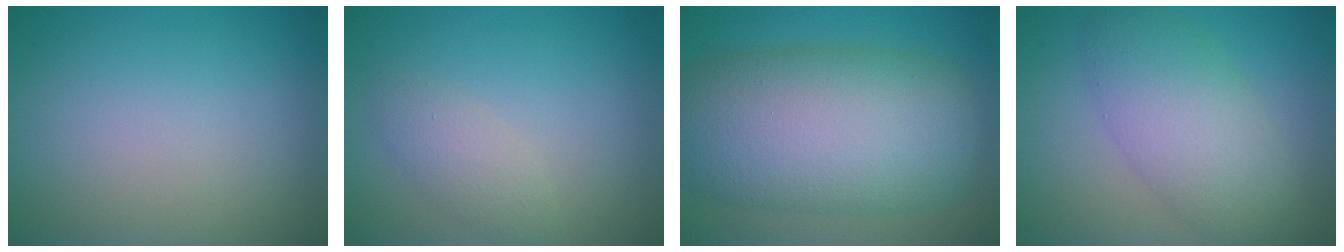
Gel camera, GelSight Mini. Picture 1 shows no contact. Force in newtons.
{"total": 1.9, "press": 1.9, "slide": 0.0}
{"total": 12.7, "press": 12.7, "slide": 0.4}
{"total": 5.8, "press": 5.8, "slide": 0.2}